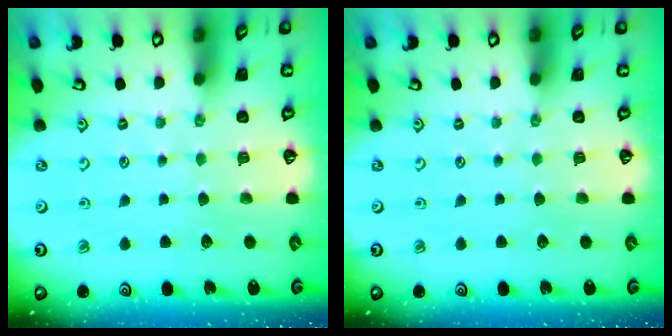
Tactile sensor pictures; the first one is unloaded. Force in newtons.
{"total": 0.0}